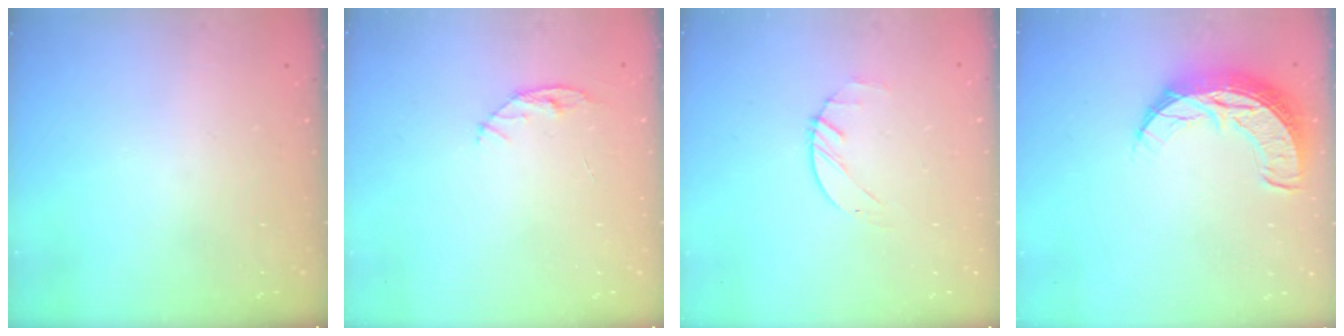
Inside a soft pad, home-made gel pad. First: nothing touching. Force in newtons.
{"total": 4.8, "press": 4.8, "slide": 0.5}
{"total": 1.4, "press": 1.3, "slide": 0.2}
{"total": 11.5, "press": 11.5, "slide": 0.9}